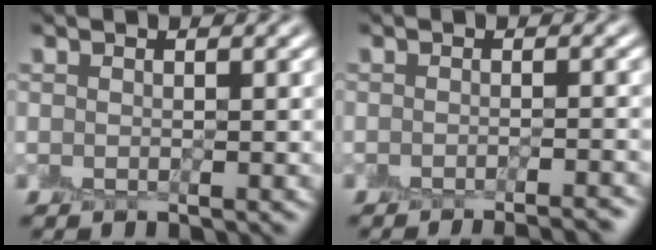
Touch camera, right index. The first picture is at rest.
{"total": 3.5, "force": [-3.1, 0.5, 1.6], "torque": [-0.011, -0.006, -0.034]}